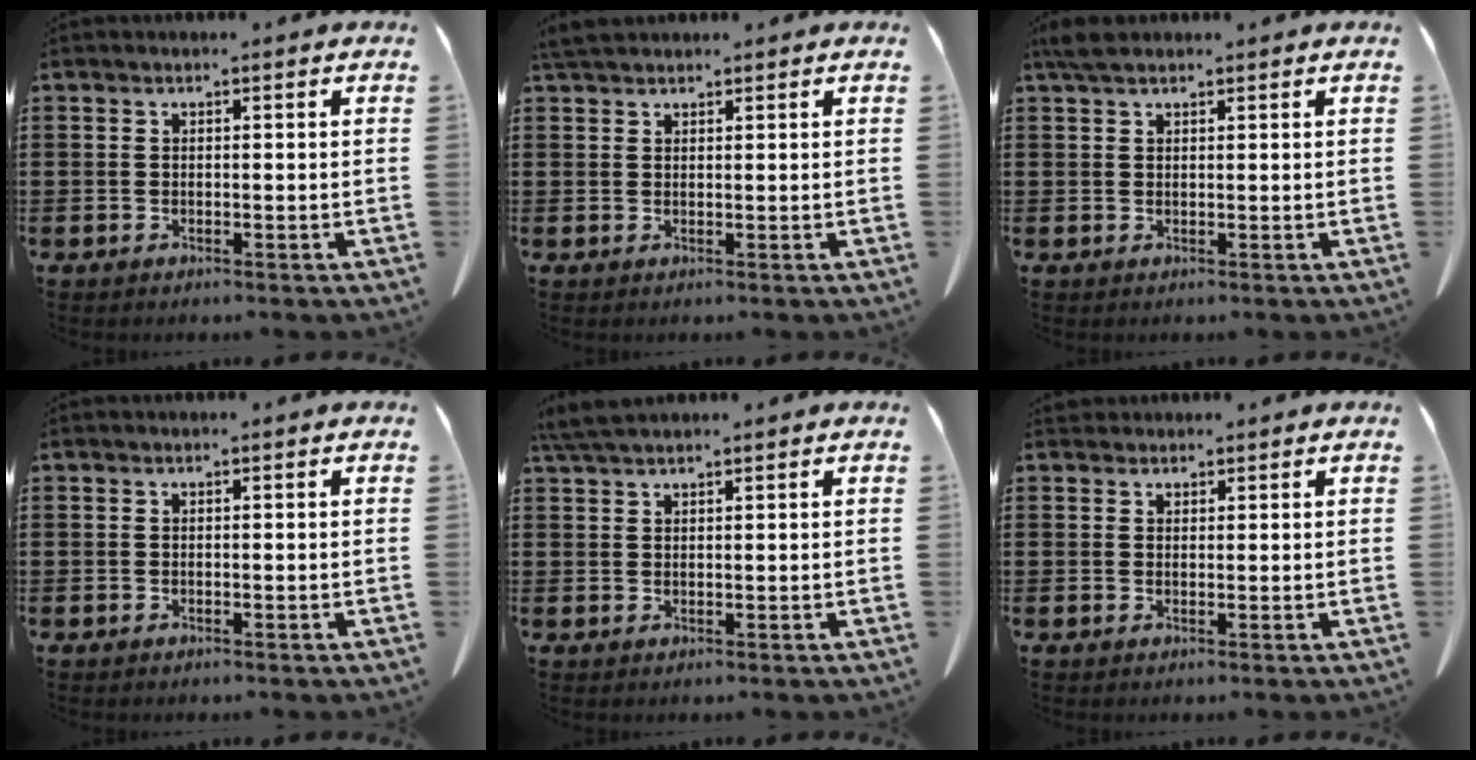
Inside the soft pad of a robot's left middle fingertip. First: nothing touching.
{"total": 2.3, "force": [2.0, 0.6, 1.0], "torque": [-0.026, 0.002, 0.039]}
{"total": 2.7, "force": [2.0, 1.0, 1.5], "torque": [-0.035, 0.005, 0.037]}
{"total": 0.0}
{"total": 3.2, "force": [2.7, 0.3, 1.8], "torque": [-0.042, -0.001, 0.052]}
{"total": 1.4, "force": [1.3, 0.6, 0.1], "torque": [0.002, -0.002, 0.025]}